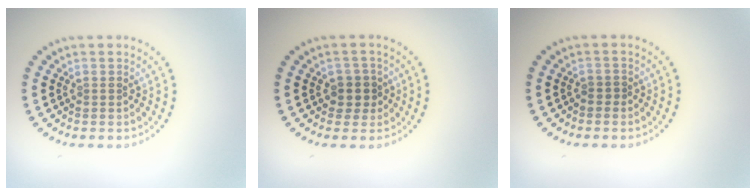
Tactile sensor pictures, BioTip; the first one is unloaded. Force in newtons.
{"total": 2.1, "press": 1.9, "slide": 1.1}
{"total": 0.6, "press": 0.4, "slide": 0.5}